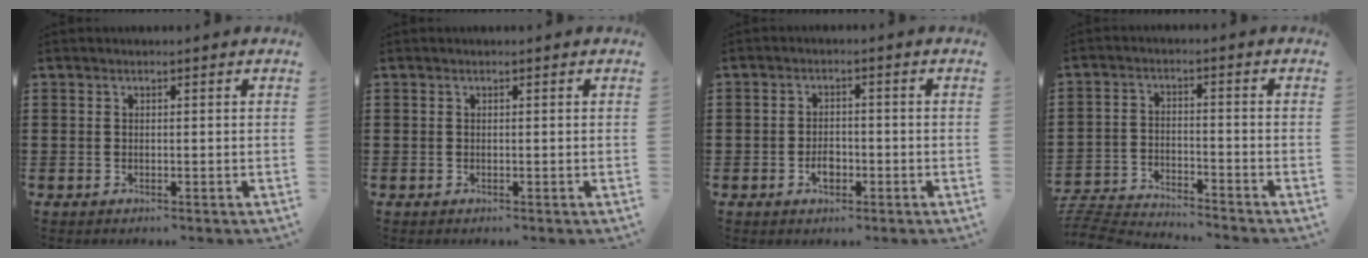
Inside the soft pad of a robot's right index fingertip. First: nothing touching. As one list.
[{"total": 0.0}, {"total": 2.8, "force": [-1.2, 1.7, 1.9], "torque": [-0.038, -0.002, -0.021]}, {"total": 4.5, "force": [-4.5, 0.1, 0.4], "torque": [-0.026, -0.005, -0.098]}]